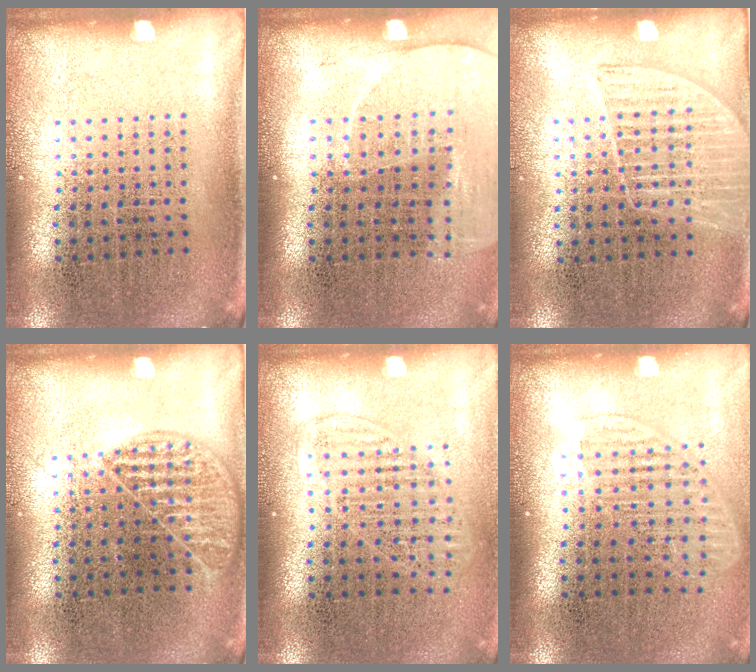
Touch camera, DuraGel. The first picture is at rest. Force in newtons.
{"total": 1.3, "press": 1.2, "slide": 0.4}
{"total": 1.4, "press": 1.2, "slide": 0.6}
{"total": 1.1, "press": 1.0, "slide": 0.4}
{"total": 1.4, "press": 1.2, "slide": 0.7}
{"total": 1.4, "press": 1.2, "slide": 0.8}